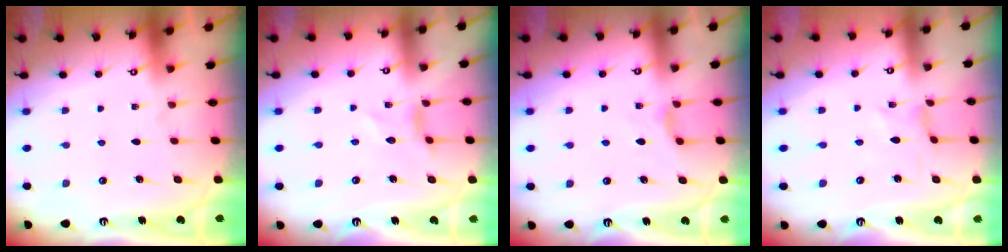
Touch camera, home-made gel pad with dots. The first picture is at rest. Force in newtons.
{"total": 1.7, "press": 1.7, "slide": 0.1}
{"total": 4.3, "press": 4.2, "slide": 0.6}
{"total": 0.0}